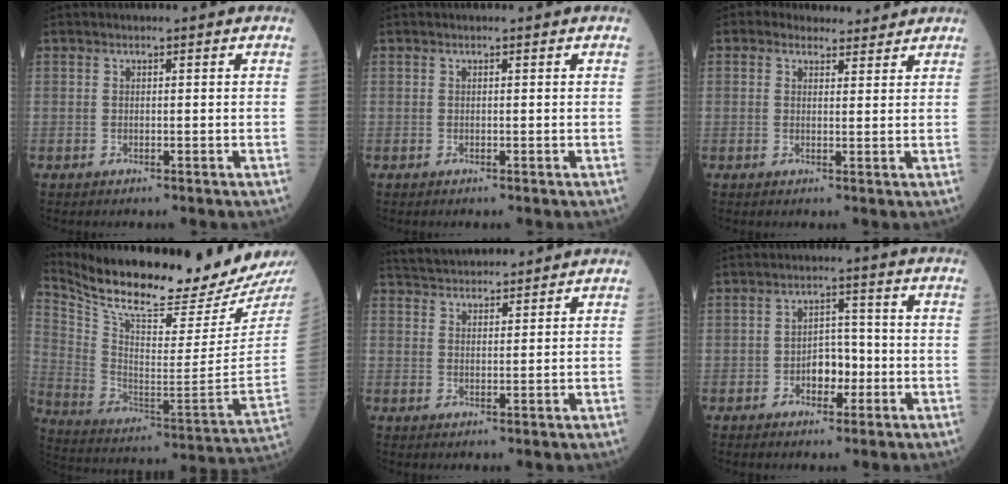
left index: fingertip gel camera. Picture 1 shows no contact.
{"total": 0.0}
{"total": 5.1, "force": [4.6, 2.2, 0.7], "torque": [-0.002, 0.014, 0.057]}
{"total": 24.3, "force": [21.7, 0.4, 11.0], "torque": [-0.209, -0.085, 0.336]}
{"total": 9.3, "force": [8.9, 1.6, 2.4], "torque": [-0.042, 0.030, 0.139]}
{"total": 4.3, "force": [-1.4, 2.6, 3.2], "torque": [-0.049, 0.010, -0.024]}